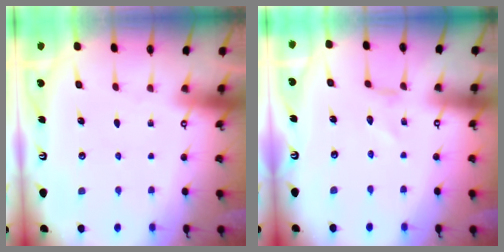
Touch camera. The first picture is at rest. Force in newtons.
{"total": 0.0}